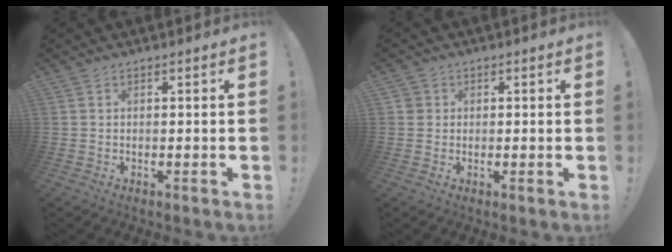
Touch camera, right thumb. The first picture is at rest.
{"total": 2.2, "force": [0.2, 2.1, 0.6], "torque": [-0.002, 0.002, 0.004]}